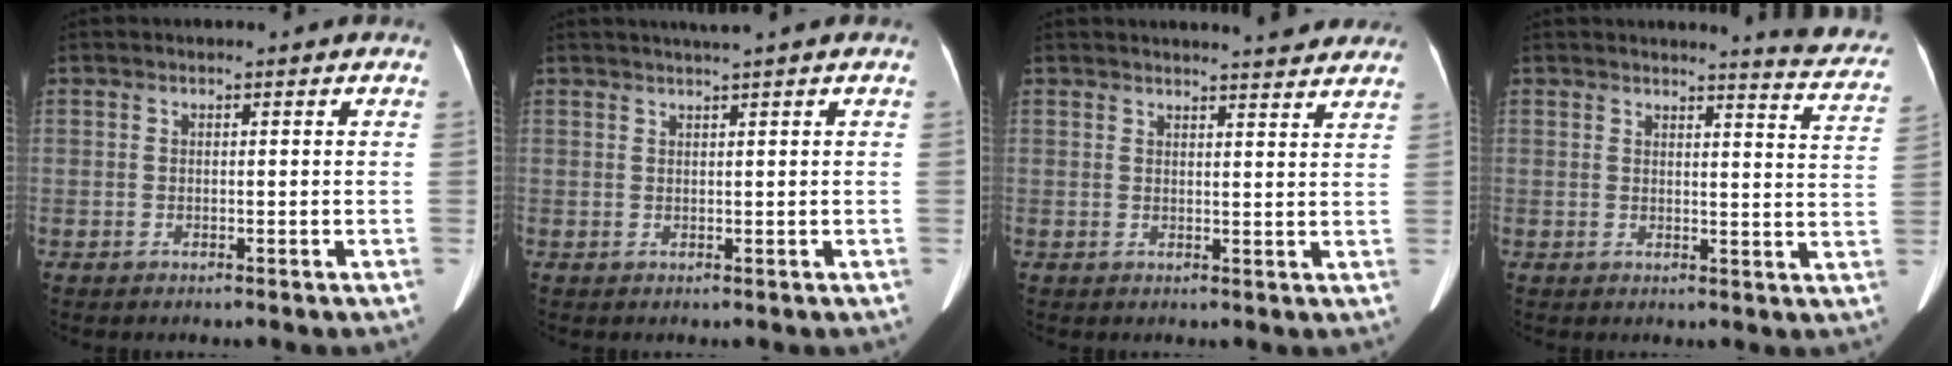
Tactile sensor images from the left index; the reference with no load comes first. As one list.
[{"total": 2.2, "force": [1.7, -0.7, 1.2], "torque": [-0.013, 0.008, 0.032]}, {"total": 7.8, "force": [7.3, 0.7, 2.8], "torque": [-0.034, -0.001, 0.074]}, {"total": 9.1, "force": [8.8, 0.1, 2.1], "torque": [-0.013, -0.055, 0.077]}]